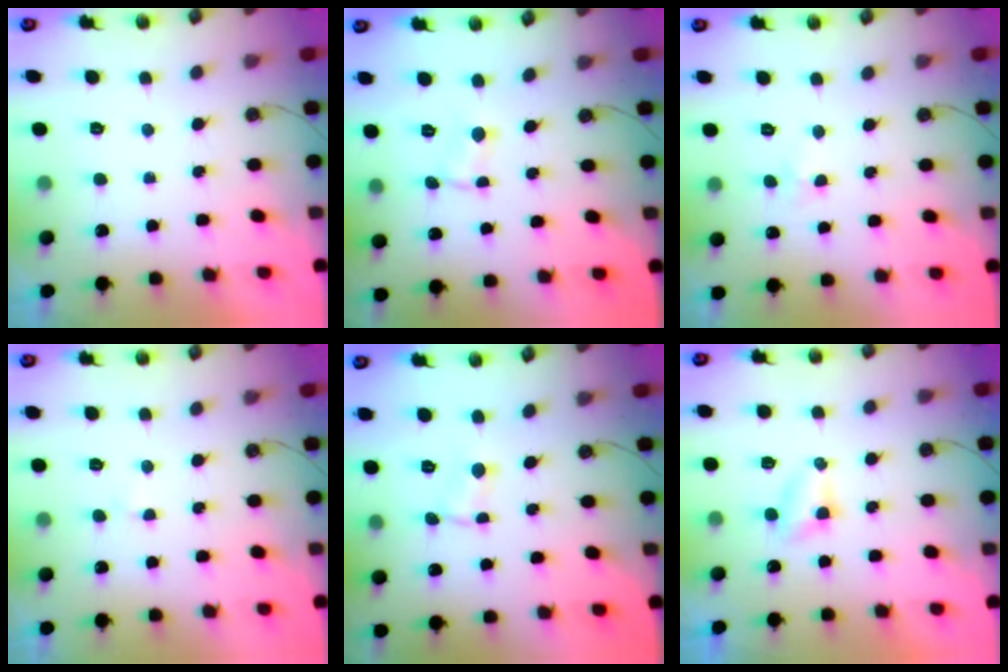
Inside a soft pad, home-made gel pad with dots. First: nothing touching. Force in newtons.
{"total": 0.8, "press": 0.8, "slide": 0.1}
{"total": 4.0, "press": 2.2, "slide": 3.4}
{"total": 1.7, "press": 1.7, "slide": 0.3}
{"total": 0.8, "press": 0.8, "slide": 0.1}
{"total": 3.4, "press": 3.3, "slide": 0.4}